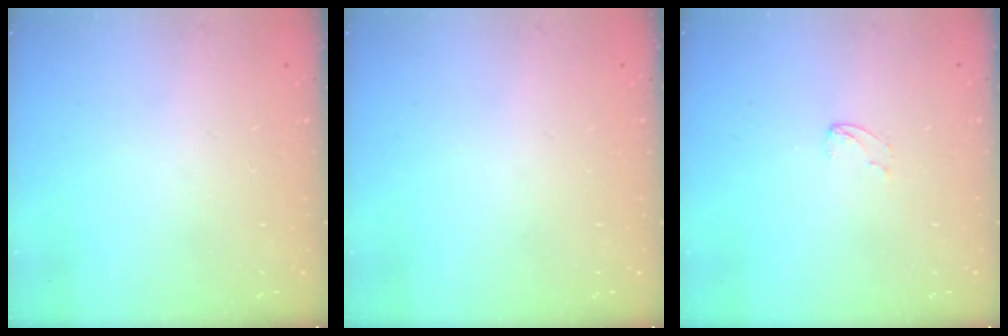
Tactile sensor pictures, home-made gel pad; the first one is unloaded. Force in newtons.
{"total": 0.0}
{"total": 2.4, "press": 2.4, "slide": 0.2}